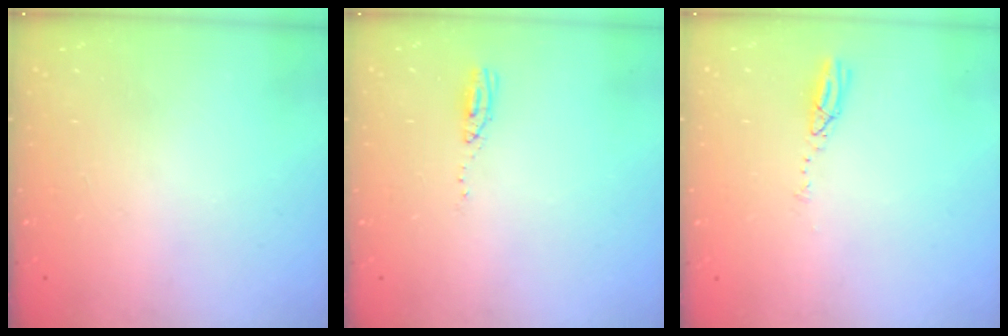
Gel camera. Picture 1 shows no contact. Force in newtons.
{"total": 3.9, "press": 3.7, "slide": 1.2}
{"total": 3.6, "press": 3.6, "slide": 0.2}